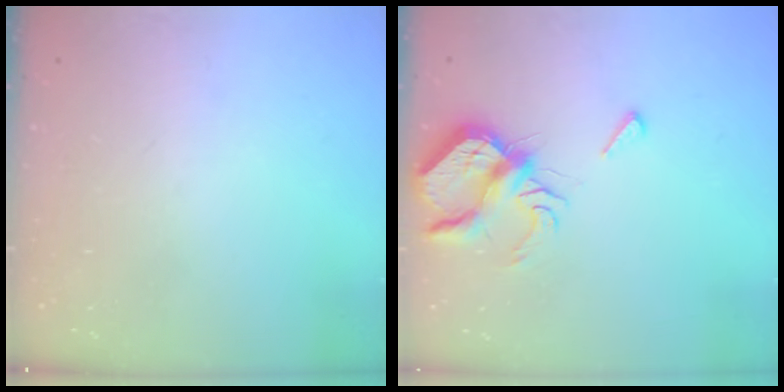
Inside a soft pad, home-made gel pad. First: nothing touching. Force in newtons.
{"total": 6.9, "press": 6.8, "slide": 1.0}